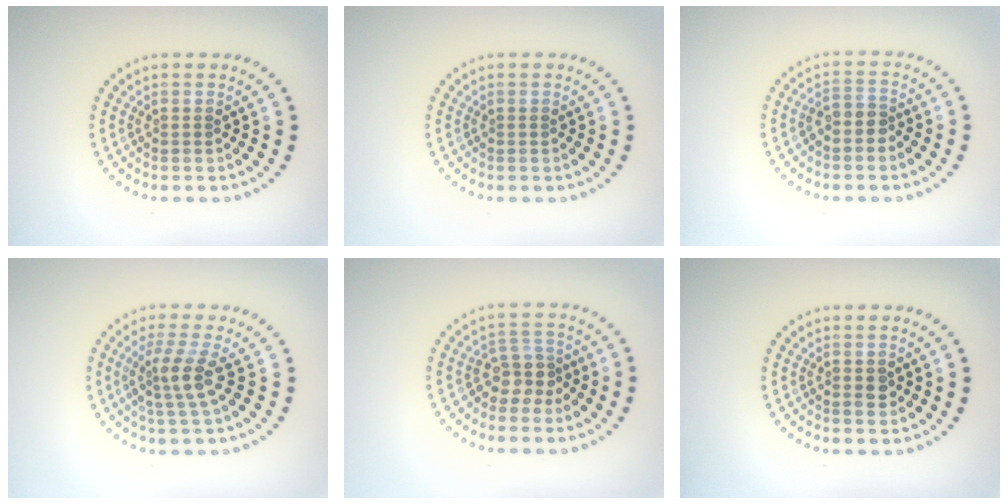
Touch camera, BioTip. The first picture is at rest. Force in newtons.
{"total": 0.0}
{"total": 1.7, "press": 1.4, "slide": 0.9}
{"total": 2.9, "press": 2.2, "slide": 1.8}
{"total": 2.5, "press": 2.0, "slide": 1.4}
{"total": 1.2, "press": 1.1, "slide": 0.3}